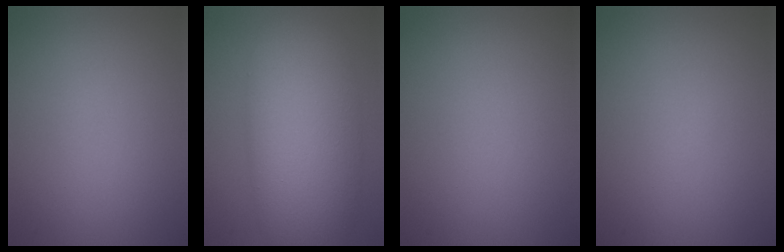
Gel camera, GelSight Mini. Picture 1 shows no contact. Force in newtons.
{"total": 9.6, "press": 9.6, "slide": 0.7}
{"total": 0.0}
{"total": 0.0}